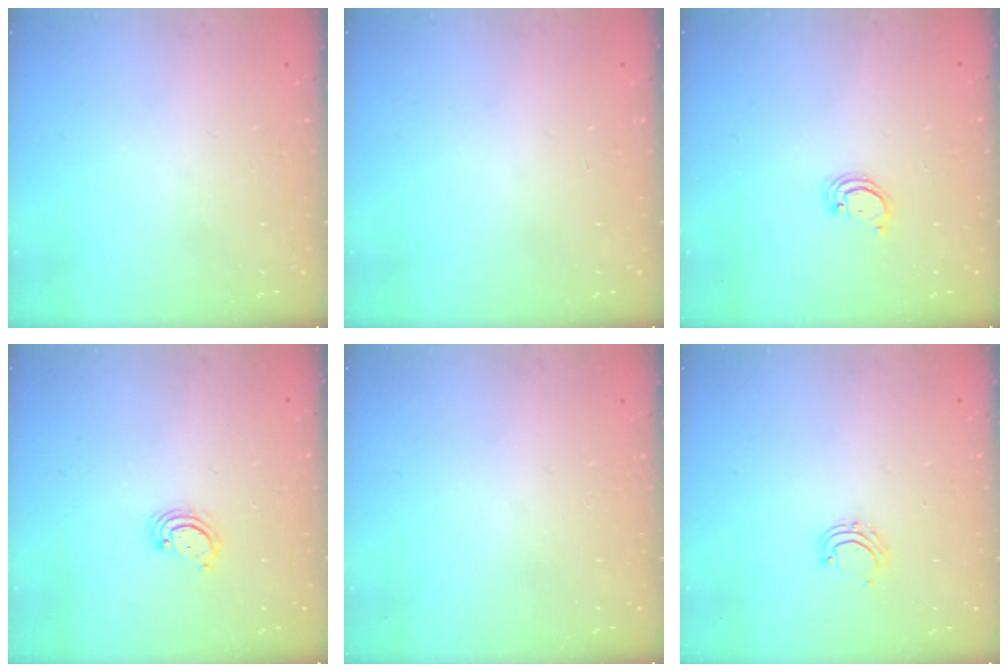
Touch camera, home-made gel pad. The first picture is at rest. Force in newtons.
{"total": 0.0}
{"total": 1.7, "press": 1.7, "slide": 0.1}
{"total": 3.4, "press": 3.4, "slide": 0.3}
{"total": 0.0}
{"total": 4.6, "press": 4.5, "slide": 0.5}